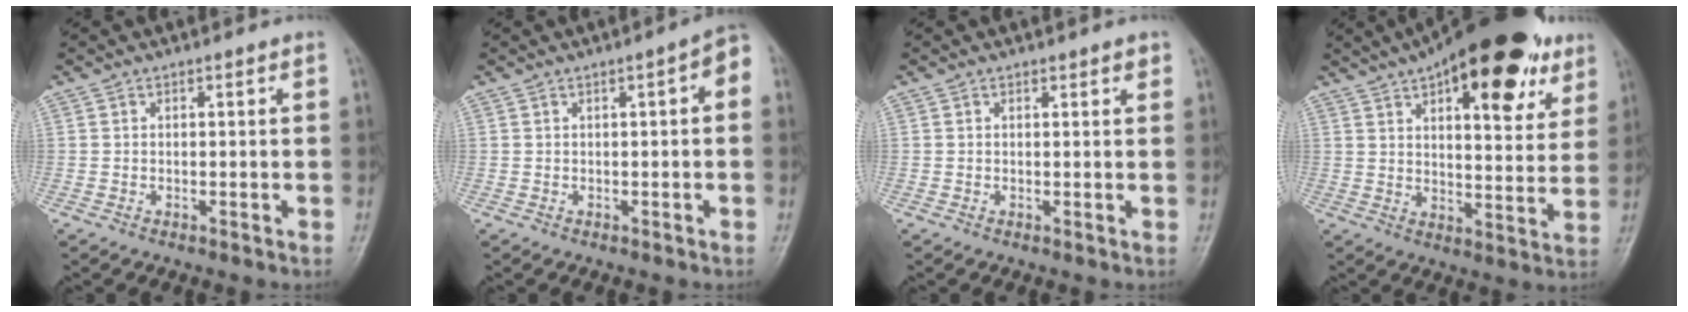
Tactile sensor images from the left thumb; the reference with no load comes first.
{"total": 3.6, "force": [0.4, 1.1, 3.4], "torque": [-0.039, 0.012, -0.004]}
{"total": 1.1, "force": [0.8, 0.4, 0.6], "torque": [-0.005, -0.003, 0.009]}
{"total": 24.0, "force": [13.4, 9.8, 17.4], "torque": [-0.213, -0.016, 0.192]}